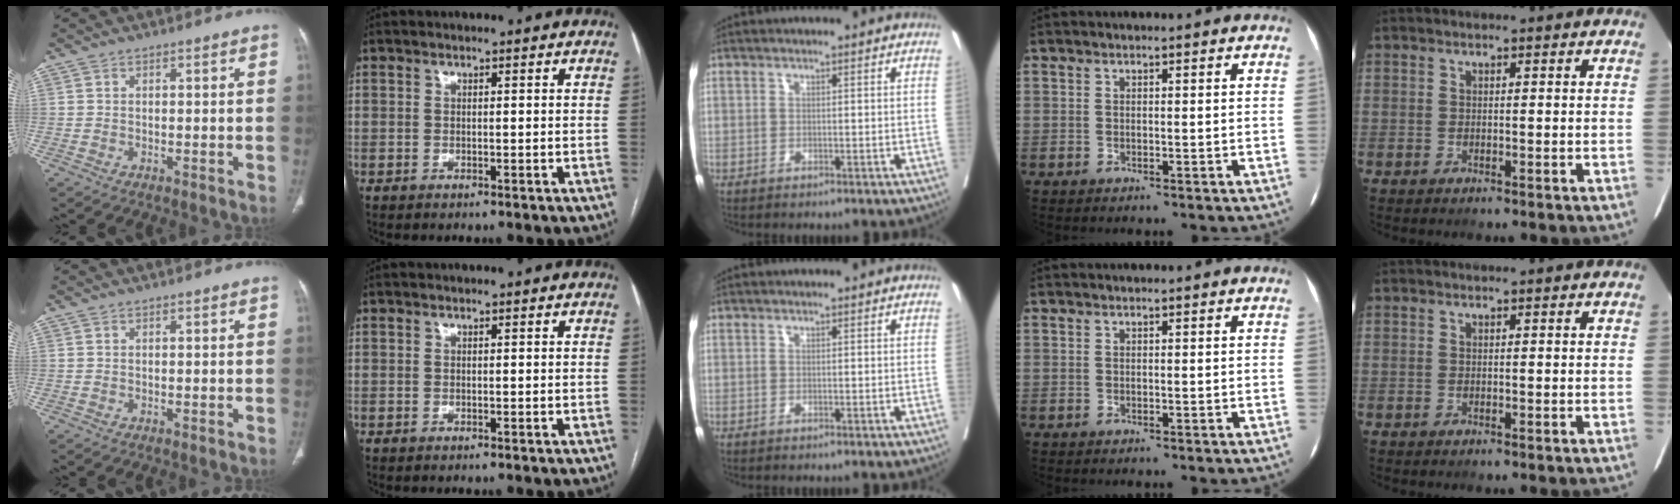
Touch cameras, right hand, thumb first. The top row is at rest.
{}